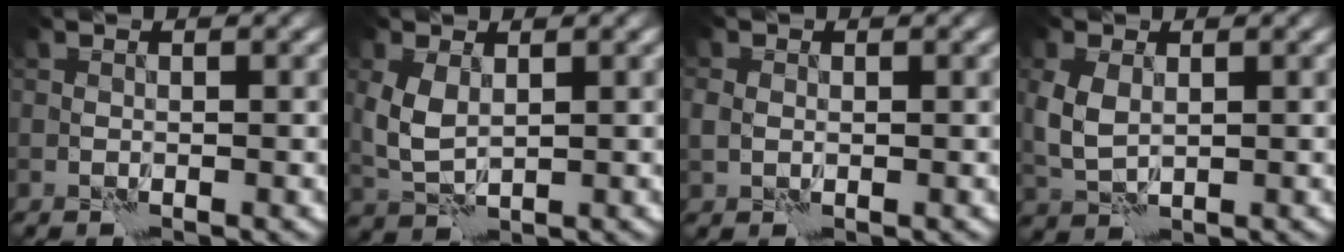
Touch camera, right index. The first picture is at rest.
{"total": 3.0, "force": [0.9, 1.7, 2.3], "torque": [-0.061, 0.000, 0.024]}
{"total": 1.5, "force": [0.2, 1.3, 0.9], "torque": [-0.020, -0.006, 0.008]}
{"total": 3.1, "force": [0.8, 2.0, 2.2], "torque": [-0.062, -0.002, 0.018]}